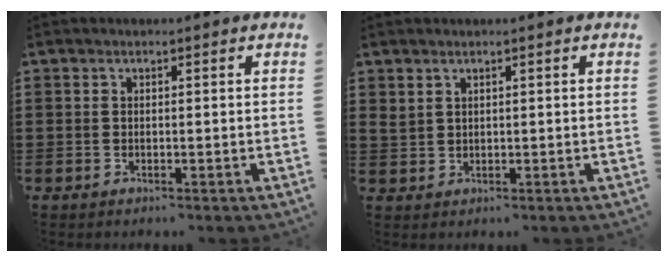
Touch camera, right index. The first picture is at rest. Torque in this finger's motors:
{"motor_torque": [0.36, 0.40, 0.04, 0.02]}